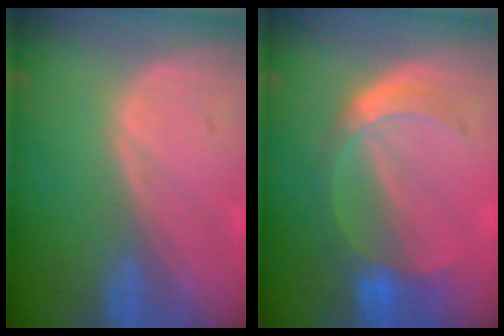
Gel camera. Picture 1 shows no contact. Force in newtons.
{"total": 5.7, "press": 5.4, "slide": 1.8}